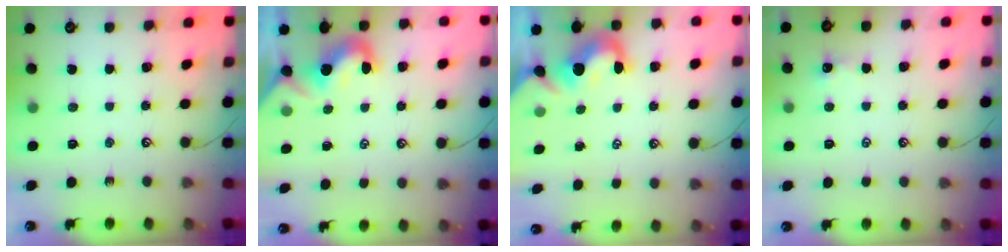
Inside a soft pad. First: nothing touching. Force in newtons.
{"total": 2.1, "press": 2.1, "slide": 0.6}
{"total": 2.3, "press": 2.2, "slide": 0.6}
{"total": 0.0}